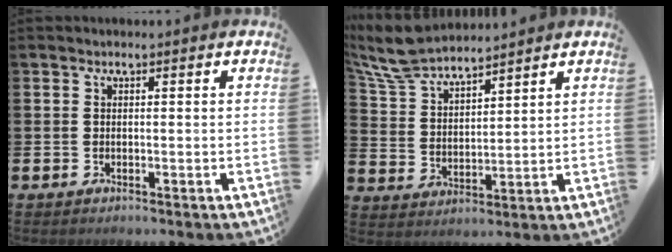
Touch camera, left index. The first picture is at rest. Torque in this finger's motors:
{"motor_torque": [0.25, -0.35, 0.53, 0.21]}